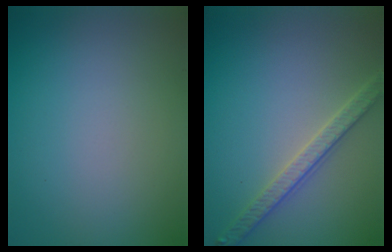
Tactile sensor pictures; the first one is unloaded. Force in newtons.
{"total": 3.0, "press": 2.9, "slide": 0.7}